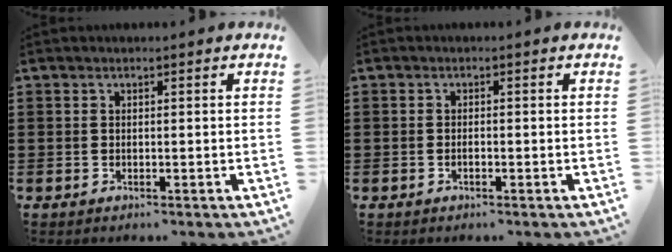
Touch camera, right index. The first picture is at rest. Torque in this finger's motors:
{"motor_torque": [0.39, 1.74, -0.12, -0.01]}